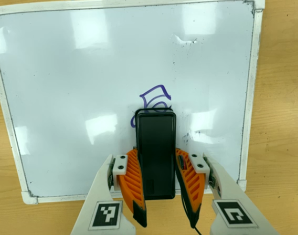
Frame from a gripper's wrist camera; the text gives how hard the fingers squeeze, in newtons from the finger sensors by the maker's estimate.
{"total": 8.5, "left": 7.1, "right": 10.0}